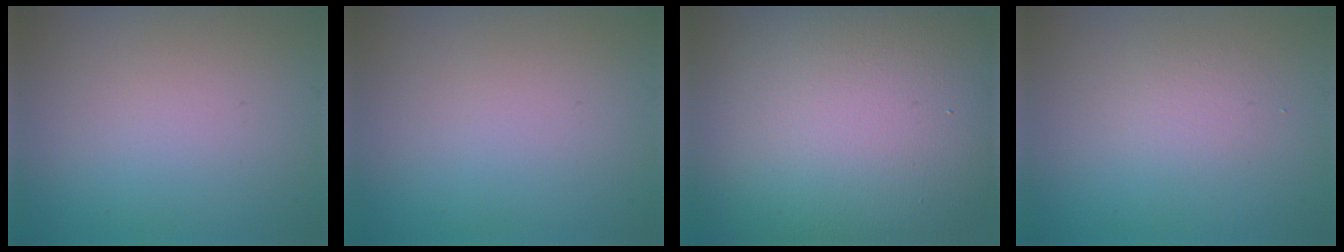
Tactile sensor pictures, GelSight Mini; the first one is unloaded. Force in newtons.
{"total": 0.0}
{"total": 20.3, "press": 20.3, "slide": 1.1}
{"total": 1.3, "press": 1.3, "slide": 0.1}